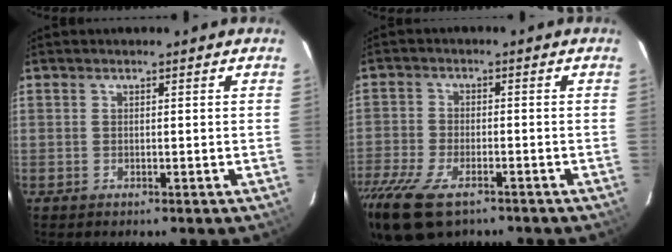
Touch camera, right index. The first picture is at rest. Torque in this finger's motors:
{"motor_torque": [1.51, -0.63, 0.72, 0.19]}